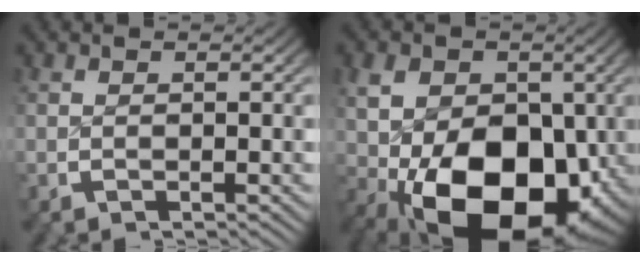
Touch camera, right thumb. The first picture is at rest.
{"total": 17.8, "force": [-3.4, 11.8, 12.8], "torque": [-0.222, -0.082, -0.016]}